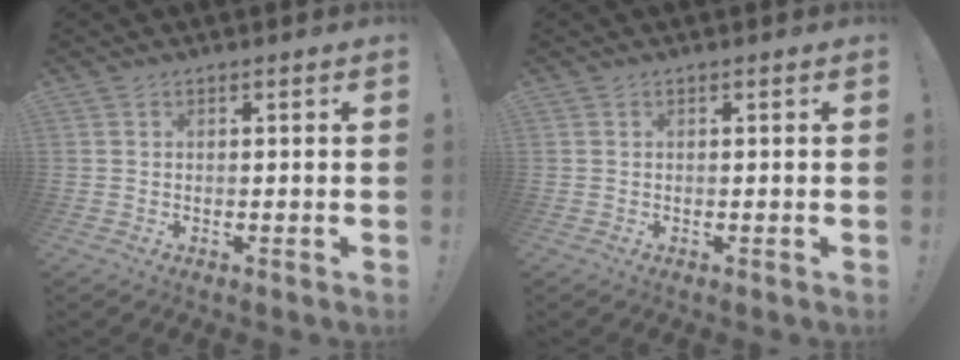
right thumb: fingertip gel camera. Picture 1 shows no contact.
{"total": 0.0}